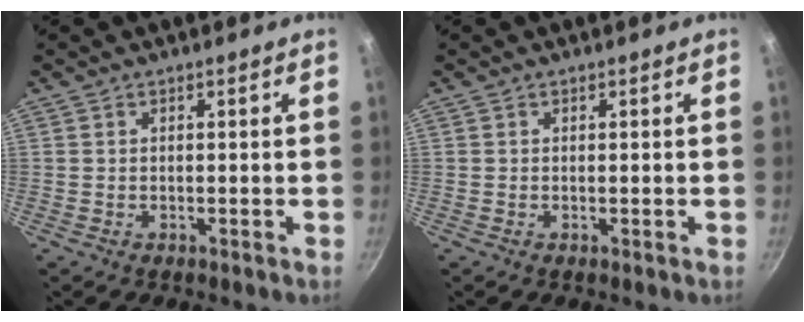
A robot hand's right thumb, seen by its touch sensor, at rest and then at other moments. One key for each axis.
{"total": 0.0}